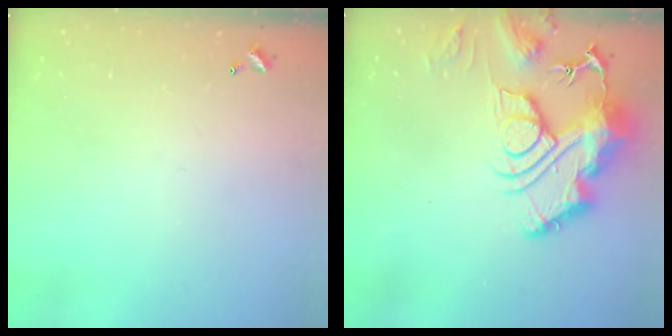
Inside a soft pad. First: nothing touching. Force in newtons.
{"total": 17.8, "press": 17.8, "slide": 1.8}